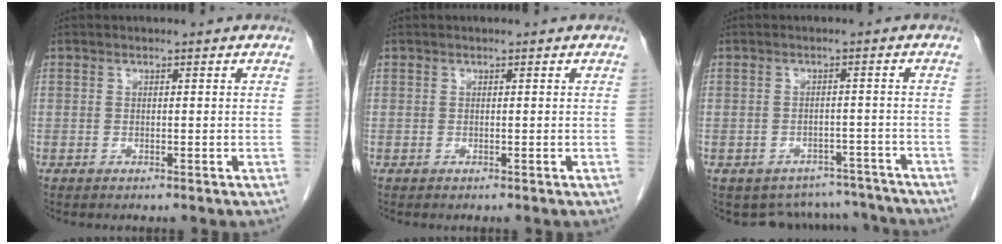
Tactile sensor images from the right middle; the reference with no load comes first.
{"total": 0.0}
{"total": 9.4, "force": [-8.5, 4.0, 0.0], "torque": [0.010, 0.031, -0.096]}